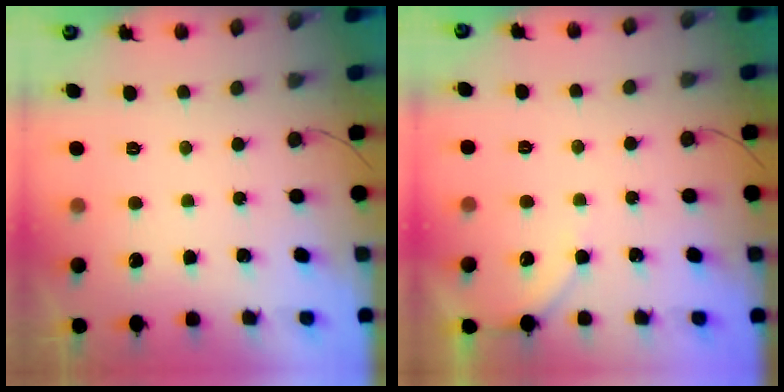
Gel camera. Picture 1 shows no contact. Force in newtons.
{"total": 2.8, "press": 2.8, "slide": 0.4}